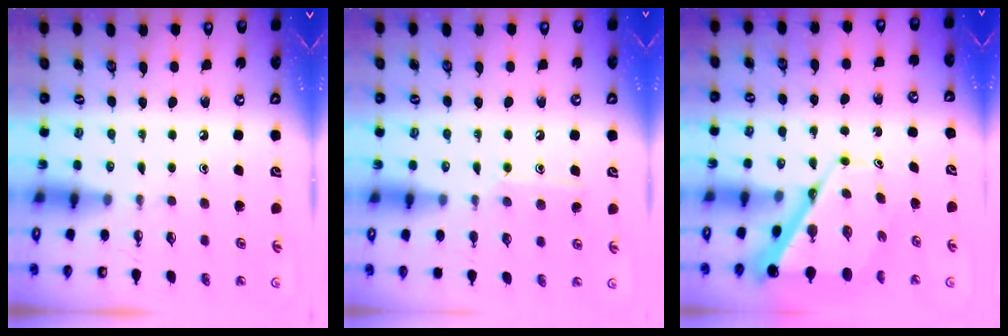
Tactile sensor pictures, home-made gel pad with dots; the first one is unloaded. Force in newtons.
{"total": 9.2, "press": 9.1, "slide": 0.7}
{"total": 10.2, "press": 10.2, "slide": 1.0}